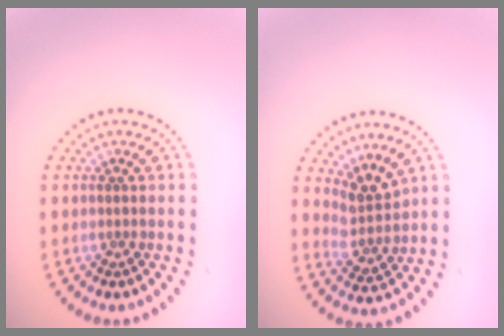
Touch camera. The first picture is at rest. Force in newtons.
{"total": 2.9, "press": 2.1, "slide": 2.0}